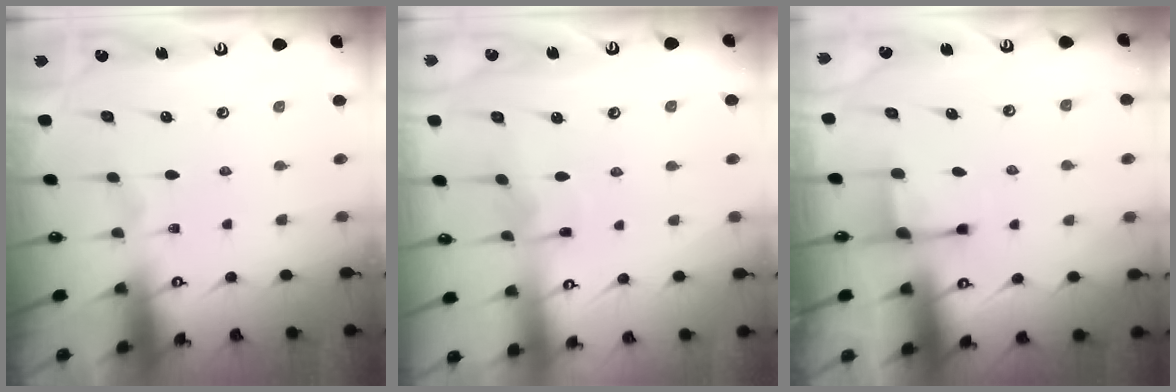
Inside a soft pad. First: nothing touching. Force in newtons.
{"total": 3.1, "press": 3.1, "slide": 0.4}
{"total": 2.3, "press": 2.2, "slide": 0.6}